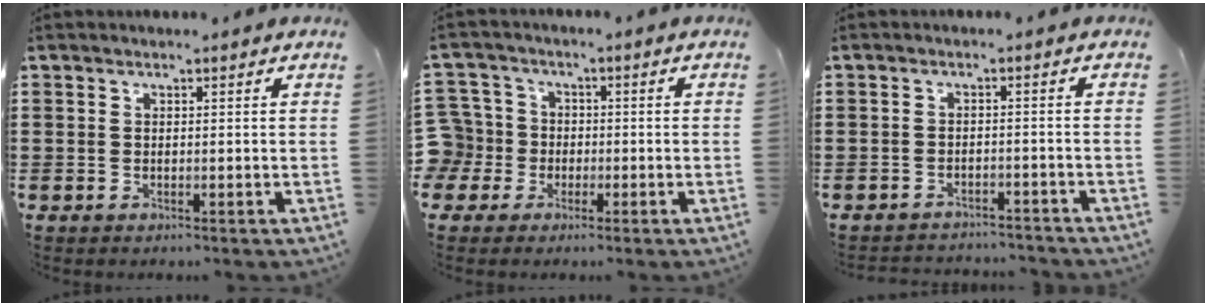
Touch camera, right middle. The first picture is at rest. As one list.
[{"total": 6.3, "force": [-1.0, 6.1, 1.3], "torque": [-0.077, 0.002, -0.025]}, {"total": 2.4, "force": [-2.4, 0.3, -0.1], "torque": [-0.005, 0.002, -0.053]}]